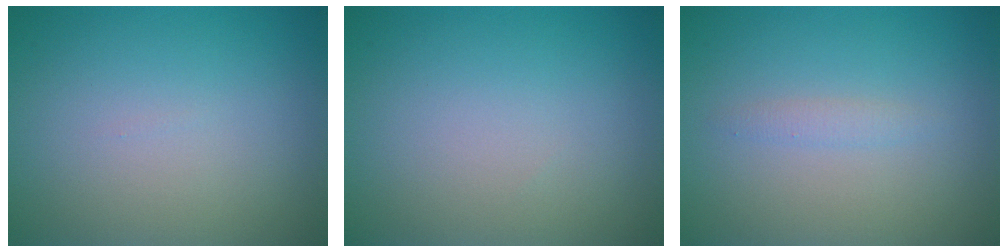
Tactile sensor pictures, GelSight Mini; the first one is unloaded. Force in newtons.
{"total": 0.0}
{"total": 0.9, "press": 0.9, "slide": 0.2}